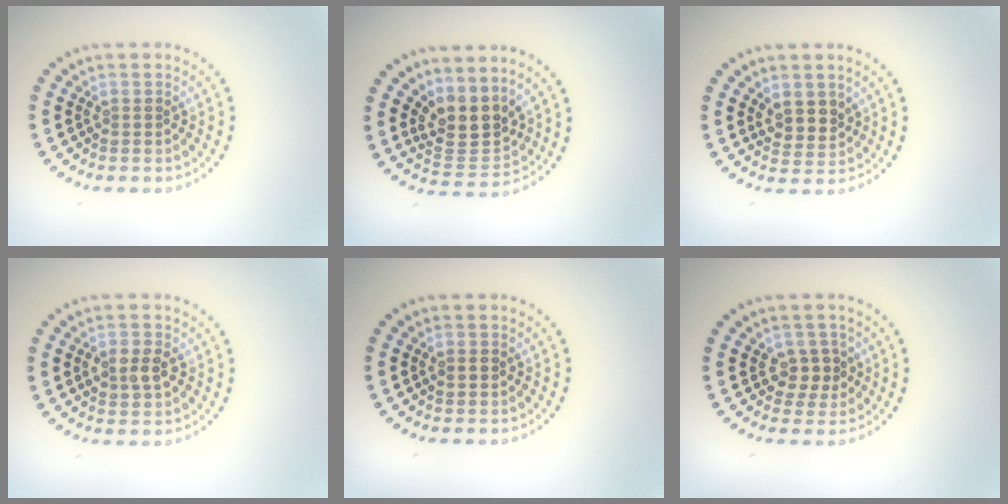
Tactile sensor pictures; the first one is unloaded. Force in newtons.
{"total": 3.7, "press": 3.1, "slide": 2.0}
{"total": 2.3, "press": 2.2, "slide": 0.9}
{"total": 2.4, "press": 2.4, "slide": 0.2}
{"total": 1.2, "press": 1.2, "slide": 0.1}
{"total": 2.2, "press": 2.0, "slide": 0.9}